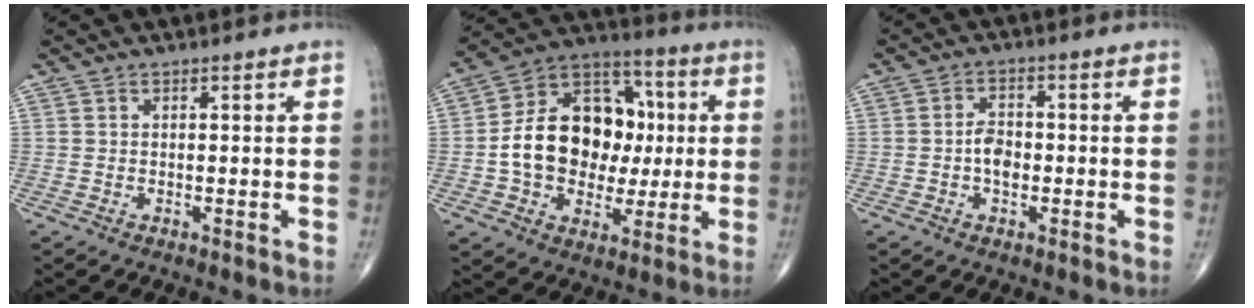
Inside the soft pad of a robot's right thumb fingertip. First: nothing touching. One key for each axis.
{"total": 20.0, "fx": 0.2, "fy": 14.8, "fz": 13.5, "tx": -0.185, "ty": 0.037, "tz": 0.007}
{"total": 4.1, "fx": -0.7, "fy": 2.6, "fz": 3.1, "tx": -0.045, "ty": 0.010, "tz": -0.017}